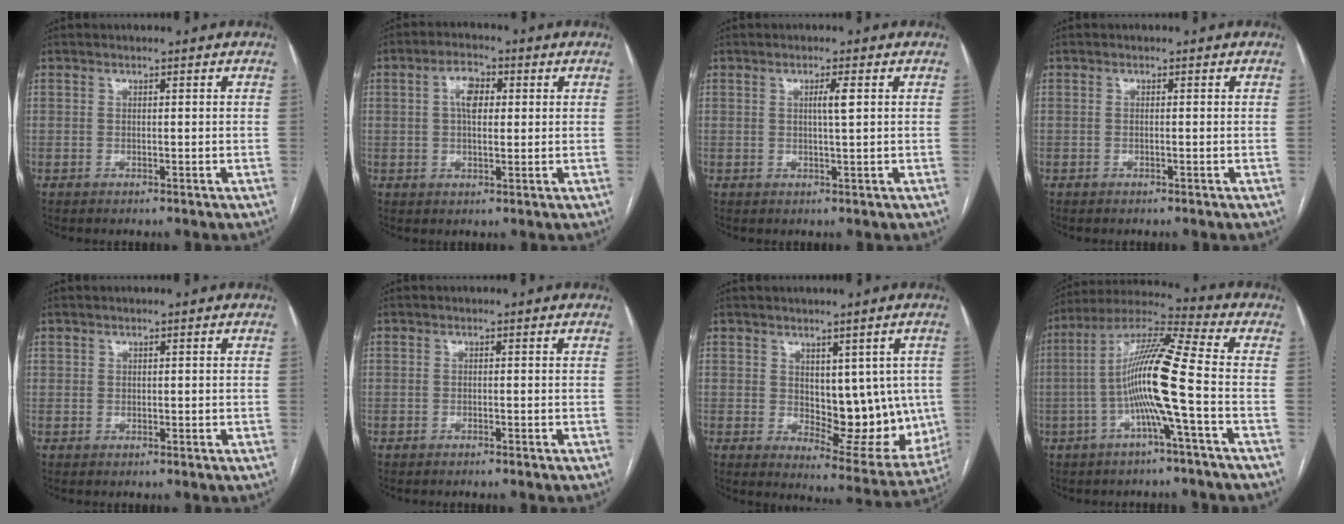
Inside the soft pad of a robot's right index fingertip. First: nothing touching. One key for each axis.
{"total": 5.2, "fx": 1.2, "fy": 2.5, "fz": 4.4, "tx": -0.082, "ty": 0.013, "tz": 0.020}
{"total": 2.2, "fx": 0.7, "fy": -0.1, "fz": 2.1, "tx": -0.038, "ty": -0.002, "tz": 0.010}
{"total": 0.0}
{"total": 0.8, "fx": 0.4, "fy": 0.7, "fz": 0.2, "tx": 0.005, "ty": 0.001, "tz": 0.007}
{"total": 0.0}
{"total": 11.7, "fx": 1.0, "fy": 6.2, "fz": 9.9, "tx": -0.106, "ty": -0.003, "tz": 0.033}
{"total": 12.7, "fx": -2.6, "fy": -1.0, "fz": 12.4, "tx": -0.234, "ty": 0.016, "tz": -0.058}